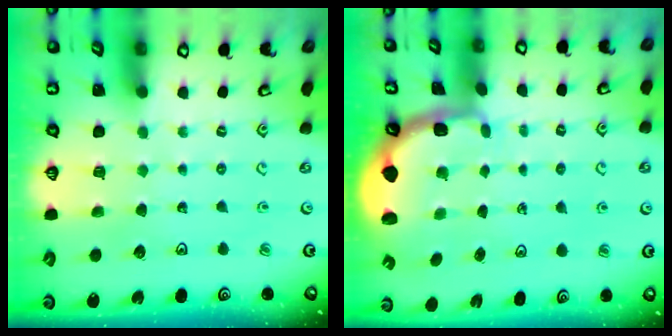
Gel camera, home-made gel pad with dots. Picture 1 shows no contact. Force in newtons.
{"total": 2.1, "press": 1.8, "slide": 1.0}